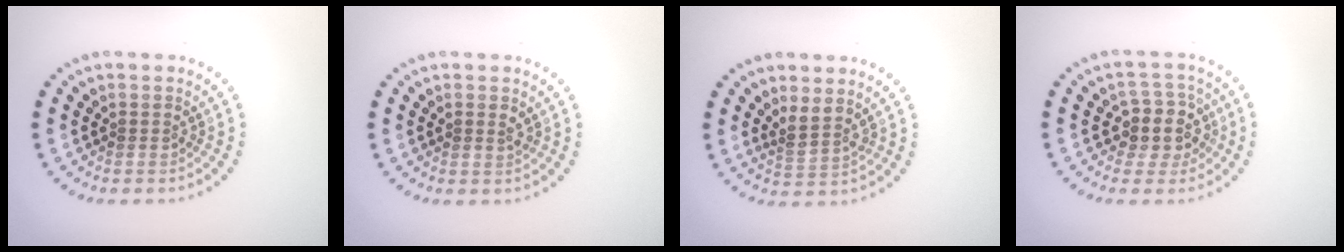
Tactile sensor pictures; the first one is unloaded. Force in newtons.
{"total": 0.8, "press": 0.8, "slide": 0.2}
{"total": 2.2, "press": 1.5, "slide": 1.6}
{"total": 3.5, "press": 3.2, "slide": 1.5}